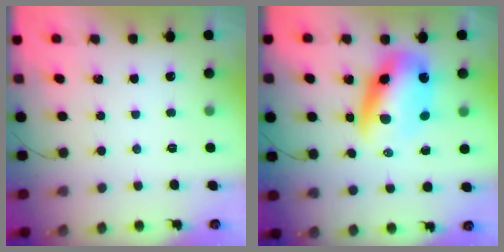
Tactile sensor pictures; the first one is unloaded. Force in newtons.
{"total": 11.4, "press": 10.9, "slide": 3.3}